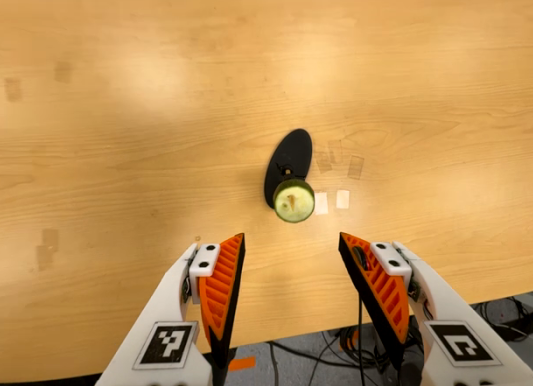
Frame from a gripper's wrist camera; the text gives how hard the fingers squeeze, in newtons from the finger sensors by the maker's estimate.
{"total": 0.0}